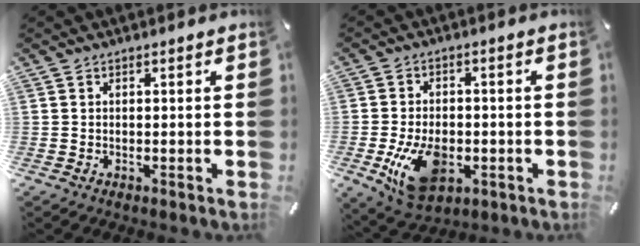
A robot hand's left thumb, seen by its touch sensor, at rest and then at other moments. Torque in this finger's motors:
{"motor_torque": [0.12, 1.02, 0.85, 0.09, 0.26]}